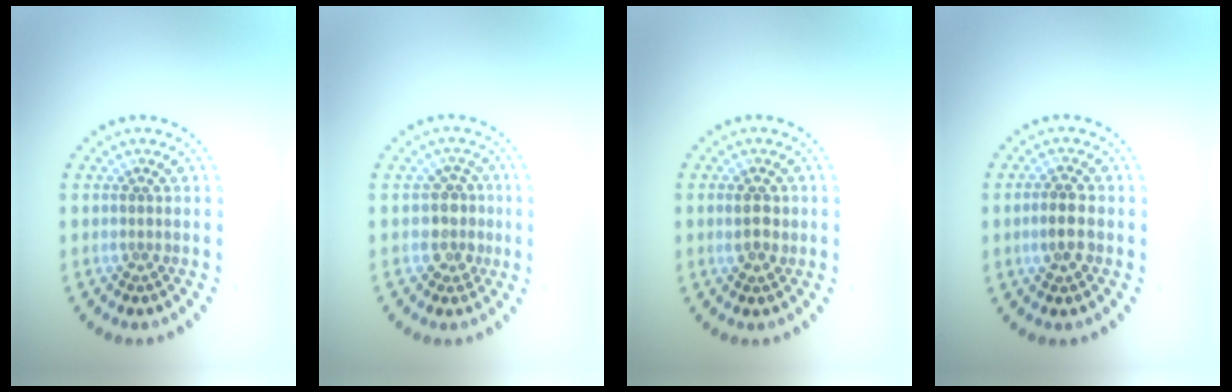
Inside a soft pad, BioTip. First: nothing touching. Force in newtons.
{"total": 2.4, "press": 2.1, "slide": 1.1}
{"total": 2.1, "press": 2.1, "slide": 0.3}
{"total": 2.5, "press": 2.5, "slide": 0.4}